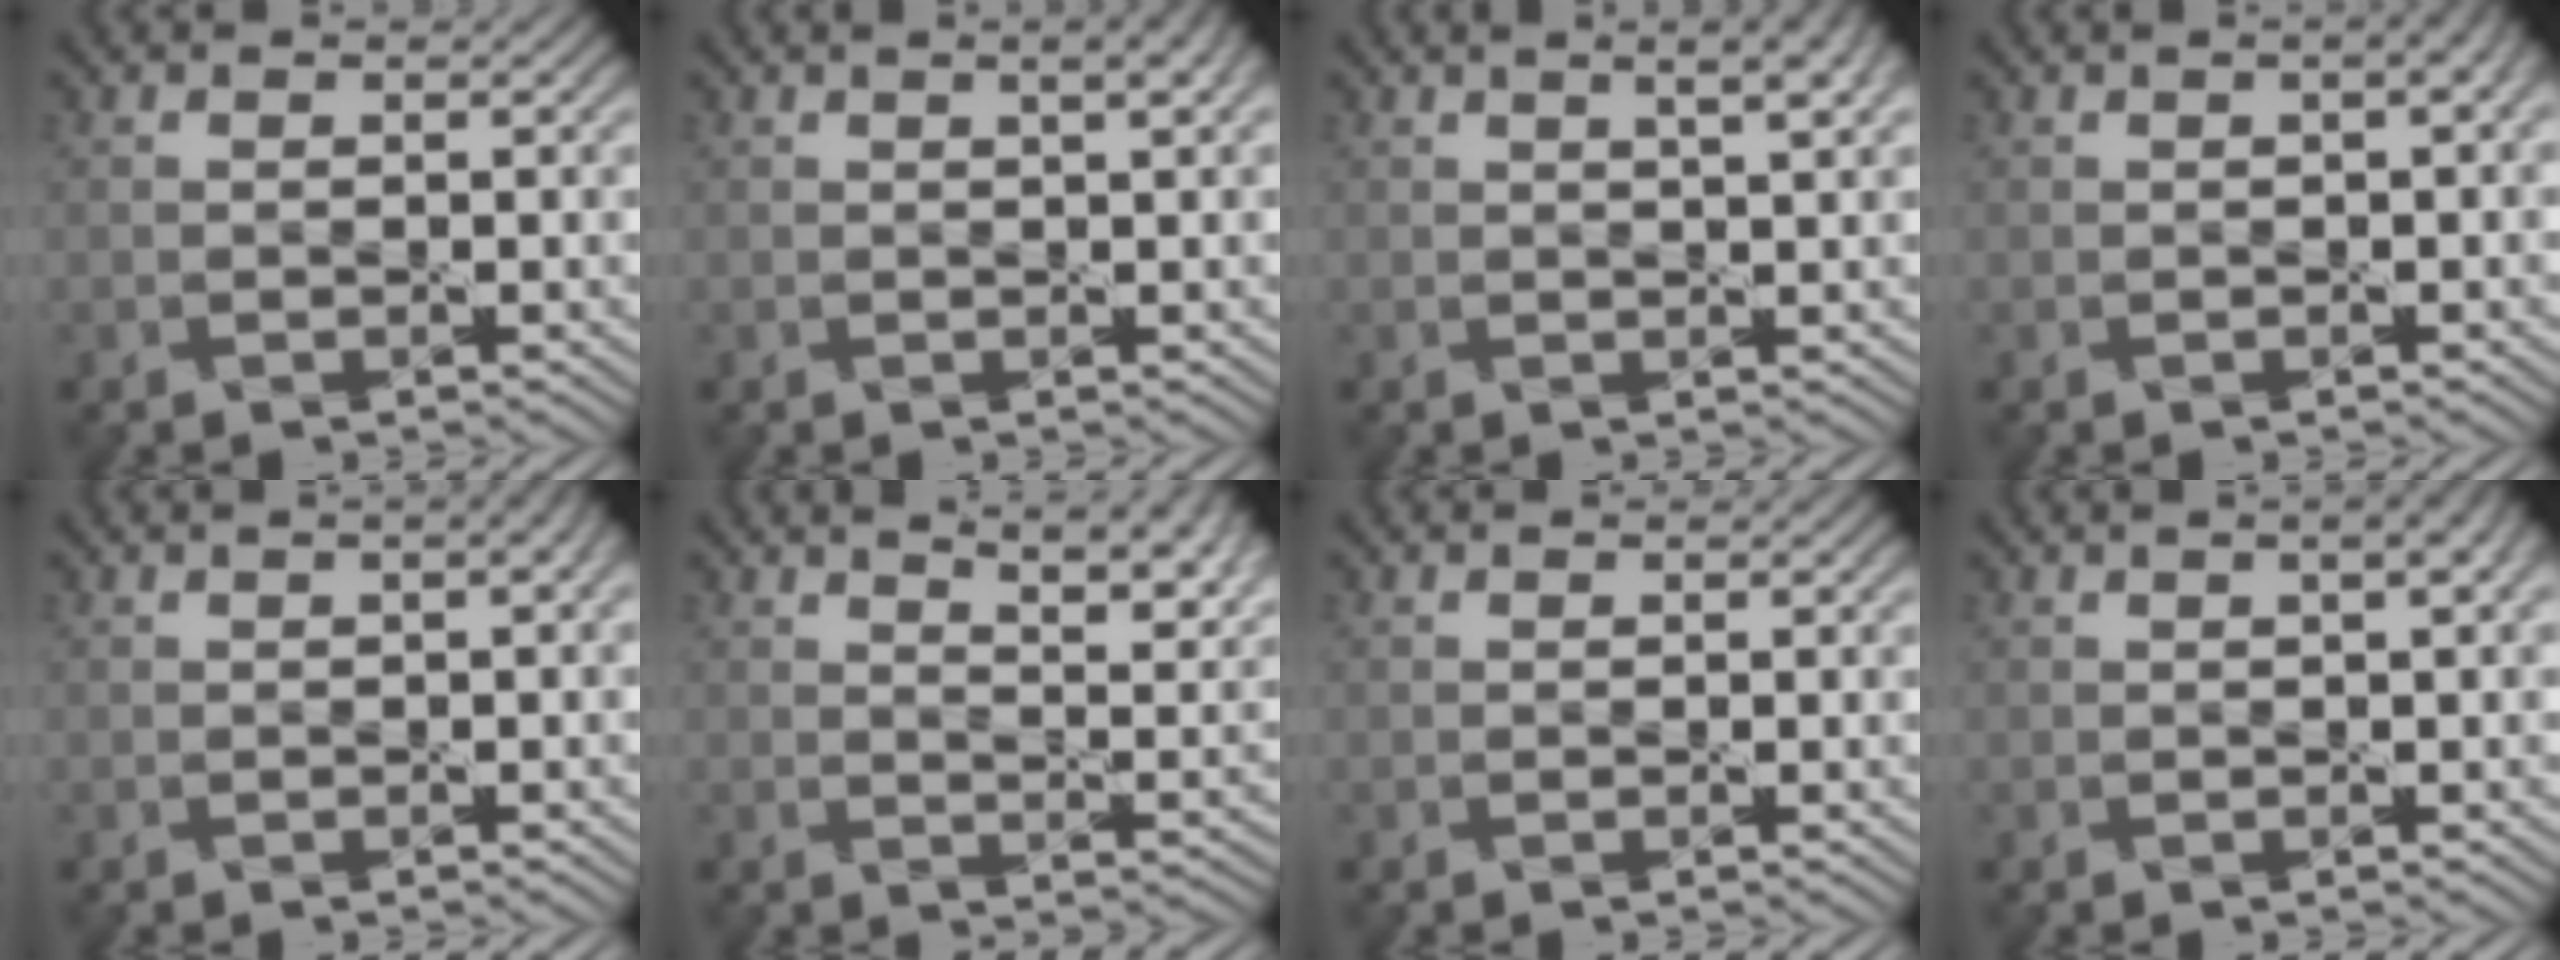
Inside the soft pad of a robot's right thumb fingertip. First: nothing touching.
{"total": 2.8, "force": [1.3, 0.7, 2.3], "torque": [-0.028, 0.002, 0.011]}
{"total": 5.0, "force": [2.4, 1.5, 4.1], "torque": [-0.047, 0.012, 0.016]}
{"total": 3.2, "force": [0.9, 1.2, 2.8], "torque": [-0.035, 0.010, 0.008]}
{"total": 2.6, "force": [0.6, 1.0, 2.3], "torque": [-0.032, 0.006, 0.010]}
{"total": 8.2, "force": [5.4, 2.5, 5.7], "torque": [-0.077, 0.005, 0.073]}
{"total": 0.0}
{"total": 2.8, "force": [1.0, 0.9, 2.5], "torque": [-0.029, 0.007, 0.007]}